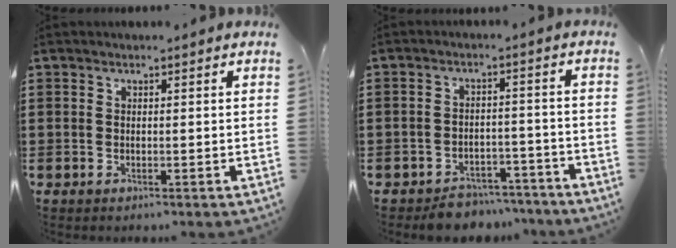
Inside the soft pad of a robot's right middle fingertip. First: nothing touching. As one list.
[{"total": 4.3, "force": [-4.1, 1.0, 0.0], "torque": [-0.005, 0.008, -0.086]}]